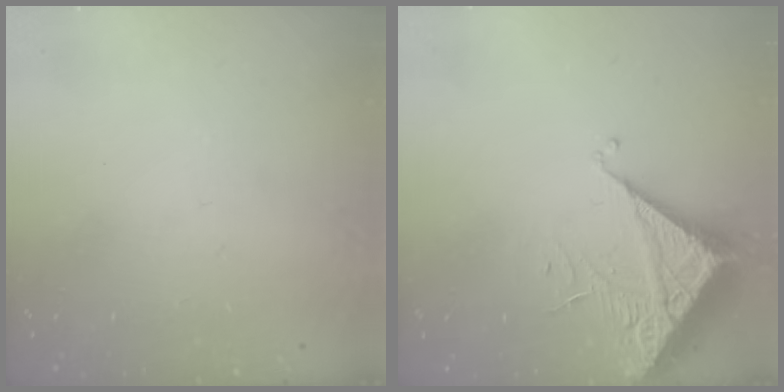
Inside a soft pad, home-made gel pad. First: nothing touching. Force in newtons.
{"total": 7.0, "press": 7.0, "slide": 0.3}